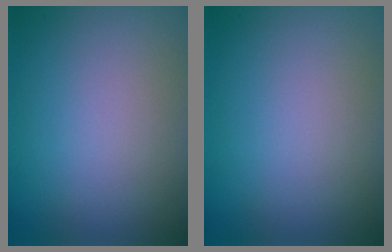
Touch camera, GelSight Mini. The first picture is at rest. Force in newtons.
{"total": 0.0}